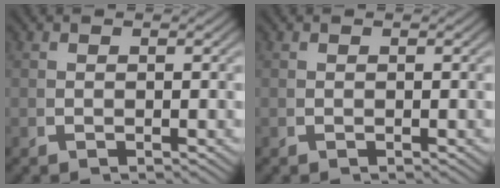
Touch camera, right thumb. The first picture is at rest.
{"total": 0.0}